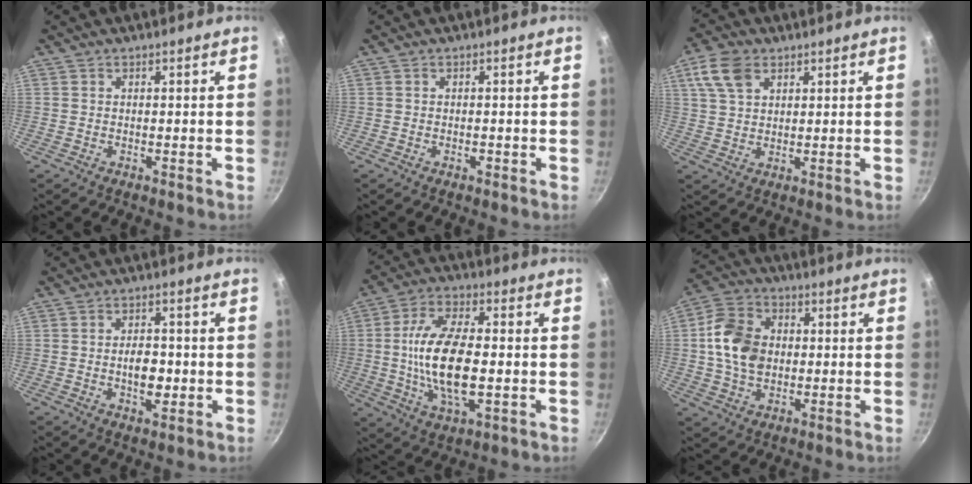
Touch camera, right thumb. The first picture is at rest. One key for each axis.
{"total": 0.6, "fx": -0.3, "fy": 0.4, "fz": 0.3, "tx": -0.004, "ty": 0.003, "tz": -0.005}
{"total": 7.7, "fx": 3.6, "fy": 4.8, "fz": 4.7, "tx": -0.086, "ty": 0.002, "tz": 0.067}
{"total": 5.9, "fx": -1.1, "fy": 3.1, "fz": 4.9, "tx": -0.073, "ty": 0.011, "tz": -0.017}
{"total": 16.1, "fx": -0.9, "fy": 7.3, "fz": 14.3, "tx": -0.271, "ty": 0.009, "tz": -0.021}
{"total": 12.0, "fx": 0.6, "fy": 8.8, "fz": 8.1, "tx": -0.133, "ty": 0.015, "tz": -0.002}